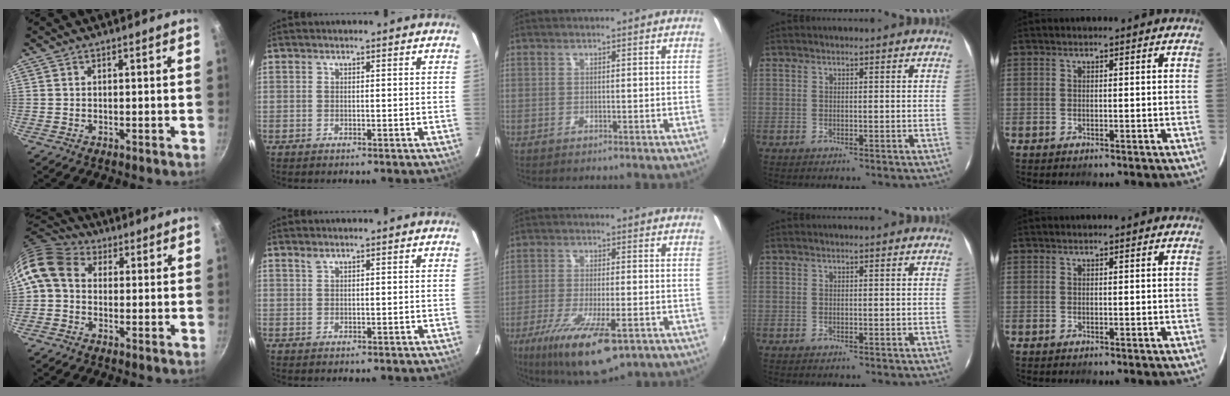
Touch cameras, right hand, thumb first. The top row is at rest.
{"thumb": {"total": 9.9, "force": [1.1, 7.8, 5.9], "torque": [-0.105, 0.024, 0.000]}, "index": {"total": 0.8, "force": [0.7, 0.2, 0.4], "torque": [-0.006, 0.003, 0.014]}, "middle": {"total": 15.2, "force": [-8.4, 4.0, 12.0], "torque": [-0.232, -0.051, -0.136]}}